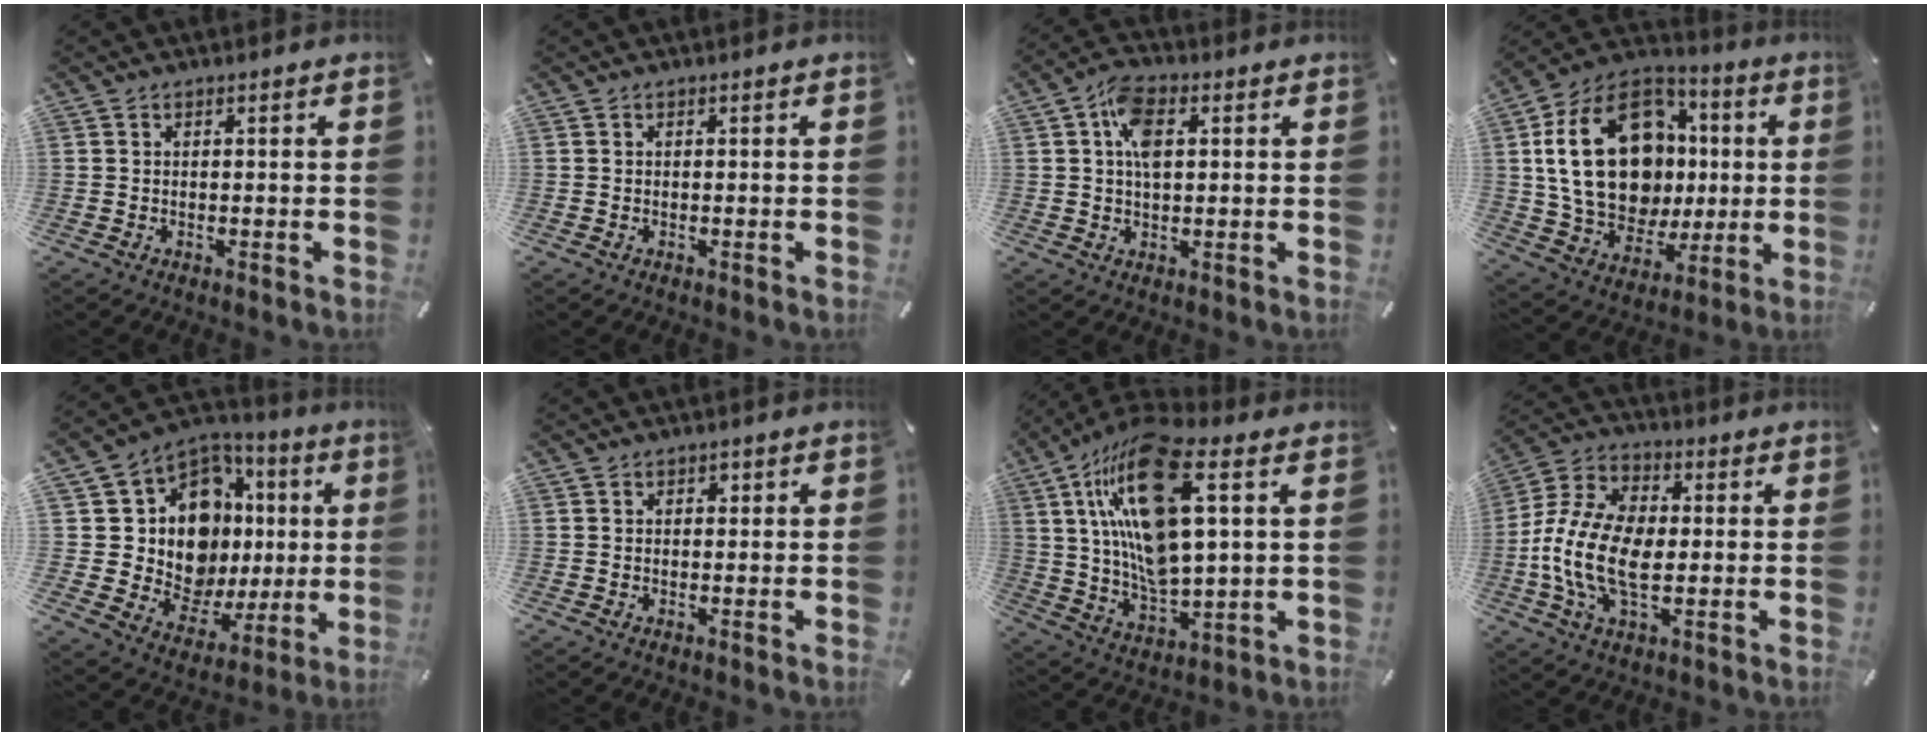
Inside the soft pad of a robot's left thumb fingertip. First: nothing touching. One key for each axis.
{"total": 0.0}
{"total": 7.5, "fx": 1.7, "fy": 4.4, "fz": 5.9, "tx": -0.111, "ty": 0.005, "tz": 0.026}
{"total": 27.0, "fx": 3.1, "fy": 20.0, "fz": 17.9, "tx": -0.342, "ty": 0.007, "tz": 0.063}
{"total": 15.4, "fx": 2.8, "fy": 12.8, "fz": 8.1, "tx": -0.170, "ty": -0.051, "tz": 0.065}
{"total": 1.1, "fx": 0.3, "fy": 1.0, "fz": 0.4, "tx": -0.002, "ty": 0.002, "tz": 0.001}
{"total": 20.1, "fx": 7.2, "fy": 8.2, "fz": 16.9, "tx": -0.351, "ty": -0.022, "tz": 0.115}
{"total": 14.8, "fx": -2.3, "fy": 8.9, "fz": 11.7, "tx": -0.260, "ty": 0.001, "tz": -0.042}